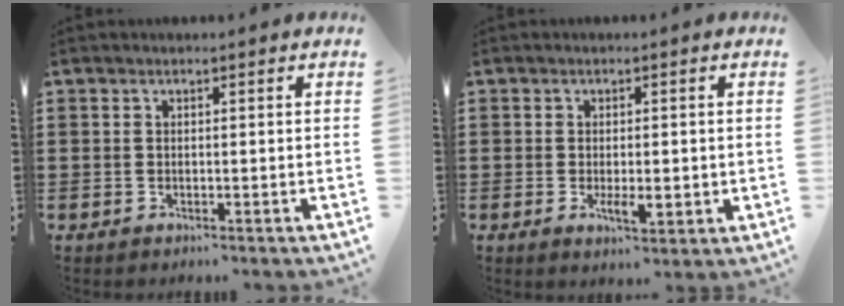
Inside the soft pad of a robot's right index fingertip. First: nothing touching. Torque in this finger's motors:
{"motor_torque": [-0.34, 0.13, 0.12, 0.05]}